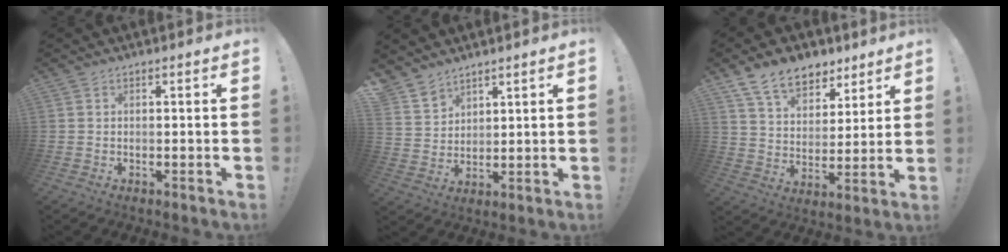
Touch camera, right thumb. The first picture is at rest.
{"total": 5.9, "force": [5.1, 3.0, 0.1], "torque": [-0.020, -0.042, 0.101]}
{"total": 13.3, "force": [9.1, 8.0, 5.3], "torque": [-0.092, -0.053, 0.172]}